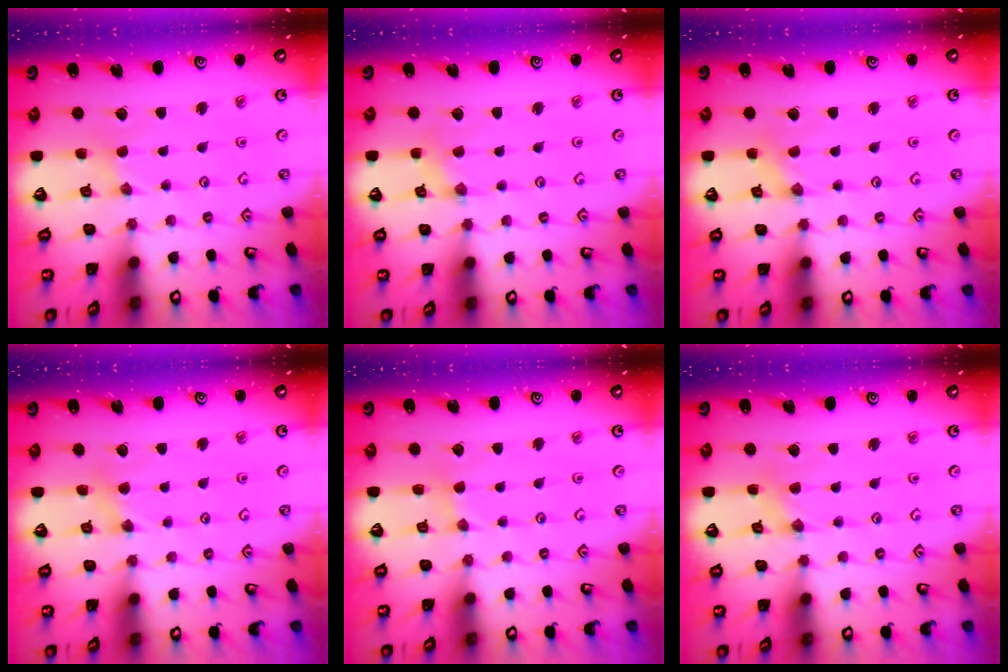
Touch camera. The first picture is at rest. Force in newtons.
{"total": 1.9, "press": 1.8, "slide": 0.4}
{"total": 1.0, "press": 1.0, "slide": 0.2}
{"total": 2.5, "press": 2.5, "slide": 0.4}
{"total": 1.9, "press": 1.9, "slide": 0.3}
{"total": 2.6, "press": 2.6, "slide": 0.3}